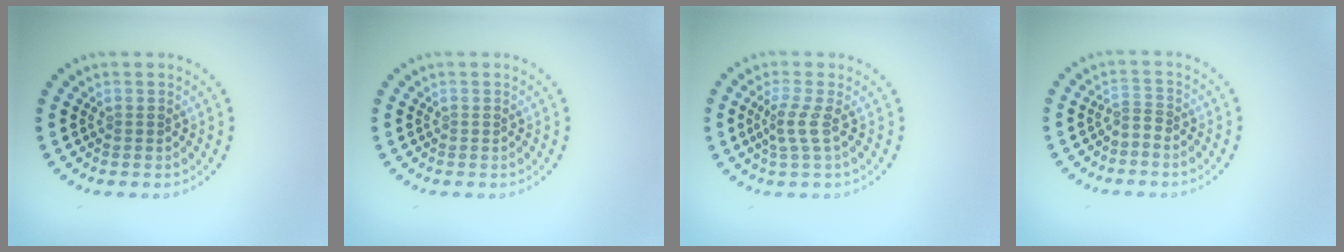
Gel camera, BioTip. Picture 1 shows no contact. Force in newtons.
{"total": 0.0}
{"total": 2.0, "press": 1.4, "slide": 1.5}
{"total": 1.0, "press": 0.4, "slide": 1.0}